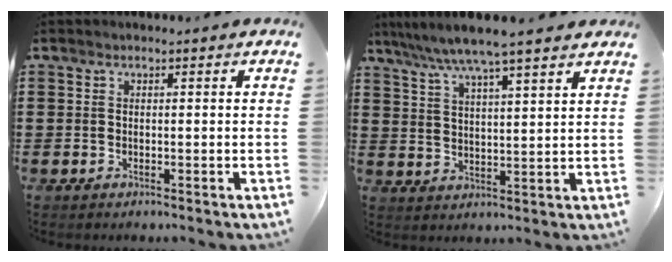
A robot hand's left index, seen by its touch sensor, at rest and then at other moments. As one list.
[{"total": 6.0, "force": [5.1, -0.4, 3.1], "torque": [-0.079, -0.023, 0.086]}]